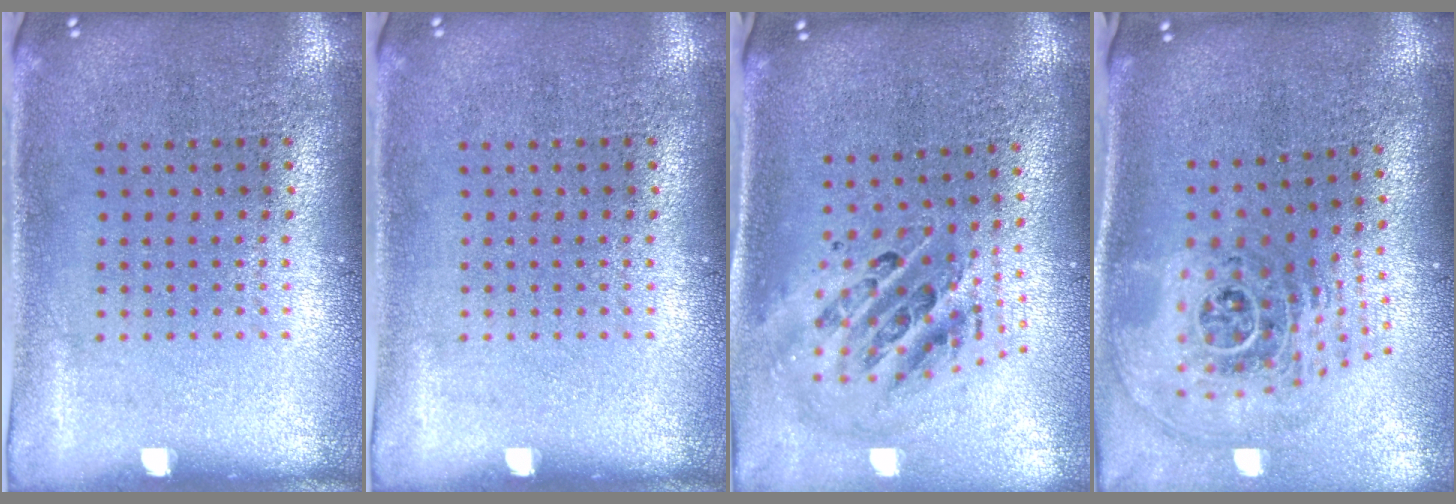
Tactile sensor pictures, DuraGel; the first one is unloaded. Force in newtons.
{"total": 0.0}
{"total": 1.6, "press": 1.4, "slide": 0.8}
{"total": 2.6, "press": 1.8, "slide": 1.9}